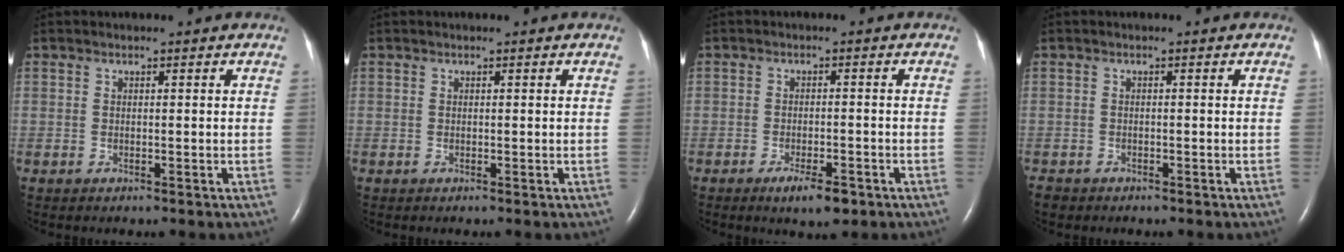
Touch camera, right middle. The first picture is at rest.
{"total": 0.0}
{"total": 4.5, "force": [-2.8, 1.2, 3.3], "torque": [-0.058, -0.005, -0.040]}
{"total": 2.2, "force": [-1.8, 1.2, 0.5], "torque": [-0.010, -0.001, -0.028]}